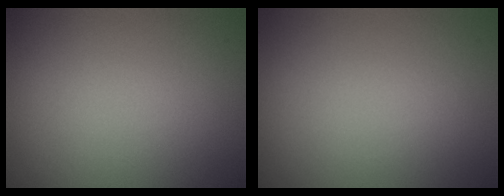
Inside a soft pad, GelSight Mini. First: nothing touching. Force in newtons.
{"total": 0.0}